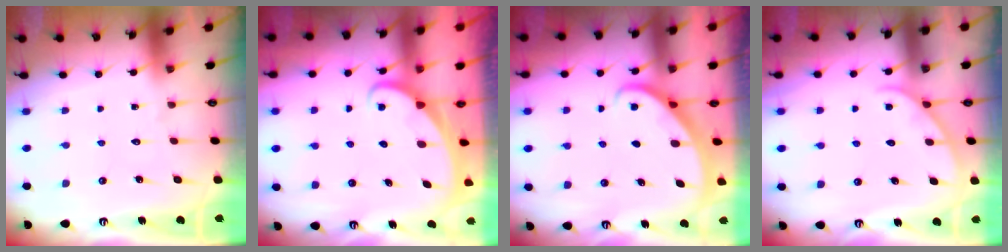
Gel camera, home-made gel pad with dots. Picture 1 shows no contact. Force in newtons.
{"total": 1.7, "press": 1.7, "slide": 0.1}
{"total": 2.3, "press": 2.3, "slide": 0.2}
{"total": 5.2, "press": 5.1, "slide": 0.3}